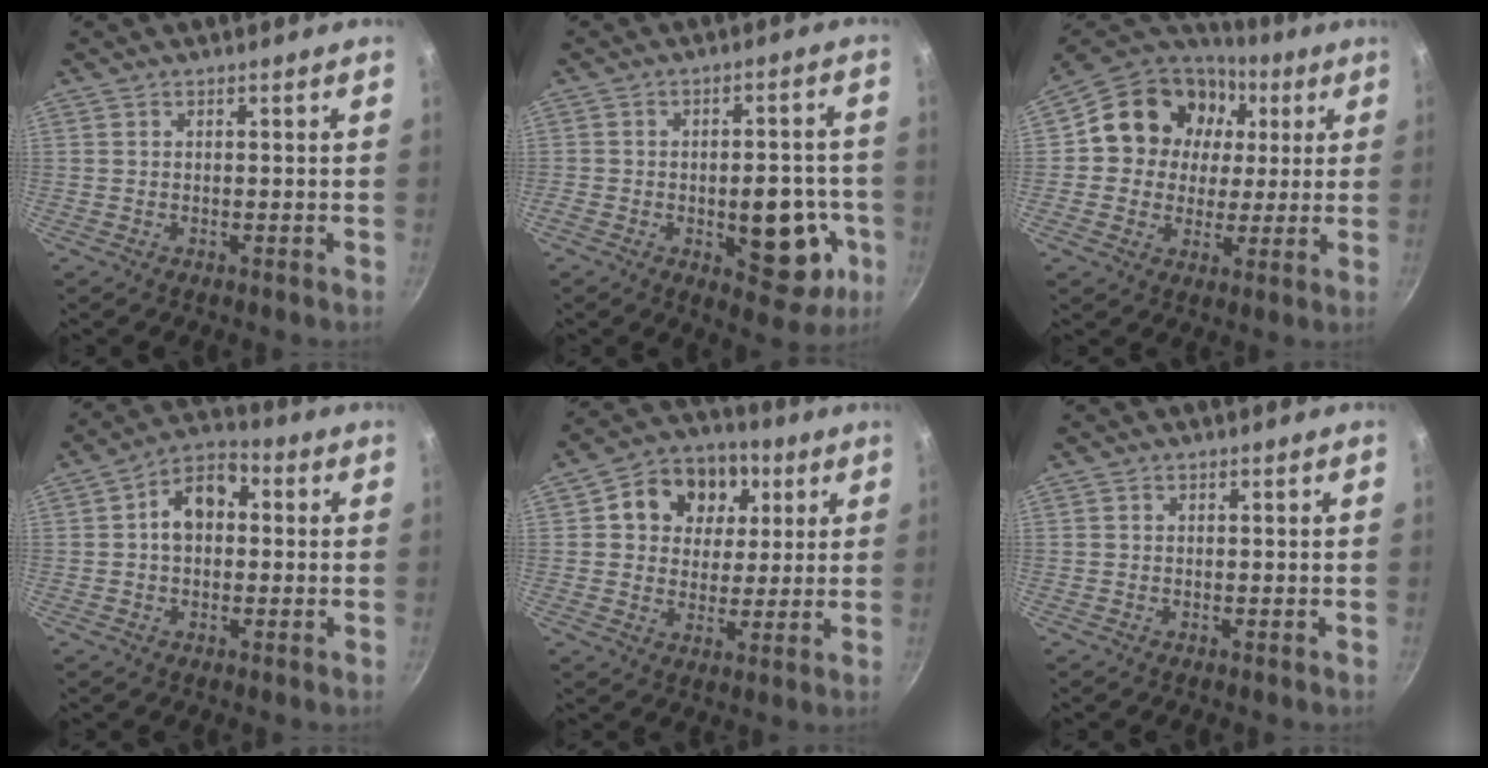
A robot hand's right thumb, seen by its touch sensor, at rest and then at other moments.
{"total": 14.3, "force": [-4.0, 7.4, 11.6], "torque": [-0.095, 0.019, -0.047]}
{"total": 16.9, "force": [3.9, 14.7, 7.5], "torque": [-0.109, 0.016, 0.053]}
{"total": 9.1, "force": [1.0, 6.5, 6.3], "torque": [-0.065, 0.027, 0.001]}
{"total": 13.7, "force": [4.3, 11.2, 6.6], "torque": [-0.081, 0.005, 0.056]}
{"total": 0.0}